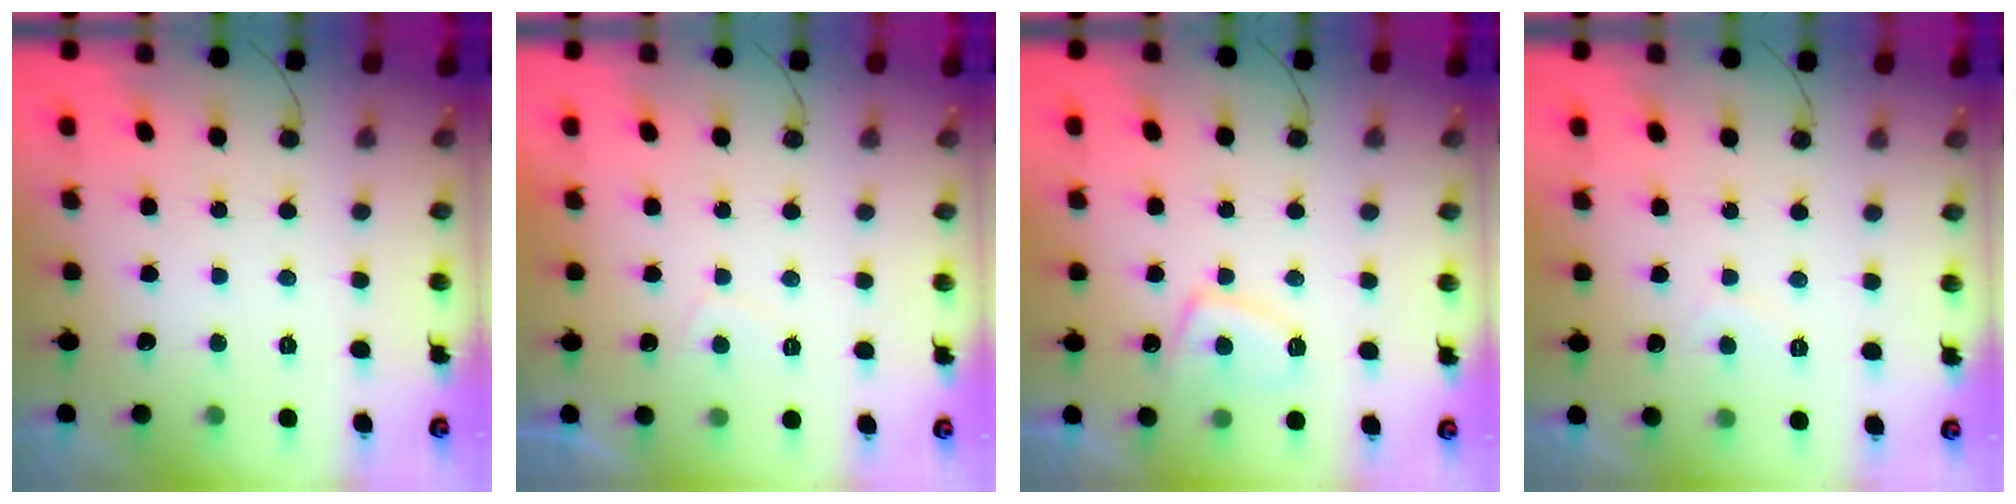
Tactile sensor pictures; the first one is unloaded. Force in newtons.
{"total": 2.8, "press": 2.7, "slide": 0.8}
{"total": 7.8, "press": 7.7, "slide": 1.1}
{"total": 1.1, "press": 0.9, "slide": 0.6}